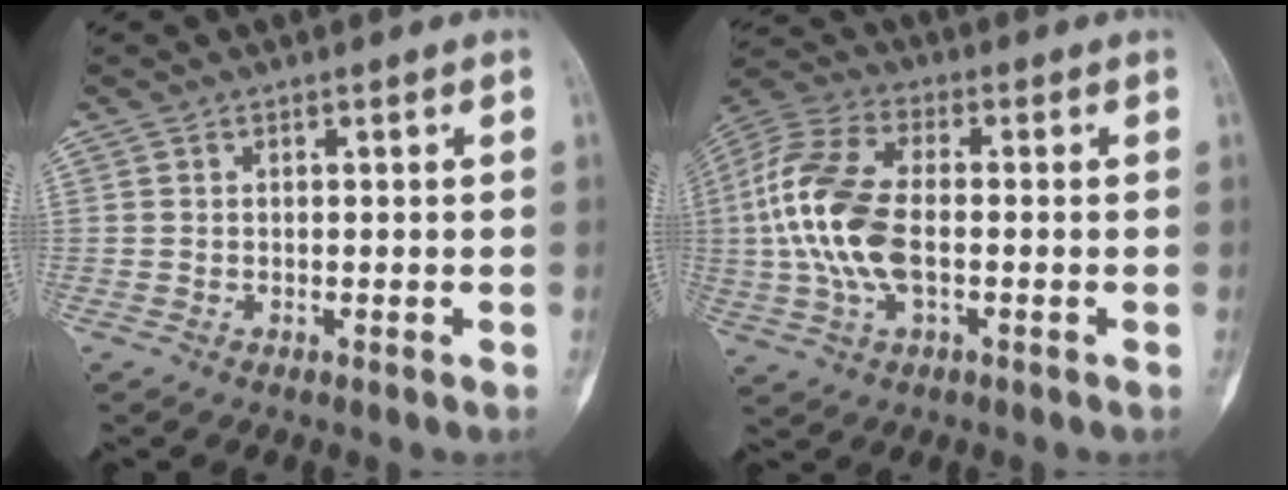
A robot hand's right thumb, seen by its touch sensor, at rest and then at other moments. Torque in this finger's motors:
{"motor_torque": [0.31, 0.29, 0.85, 0.61, 0.45]}